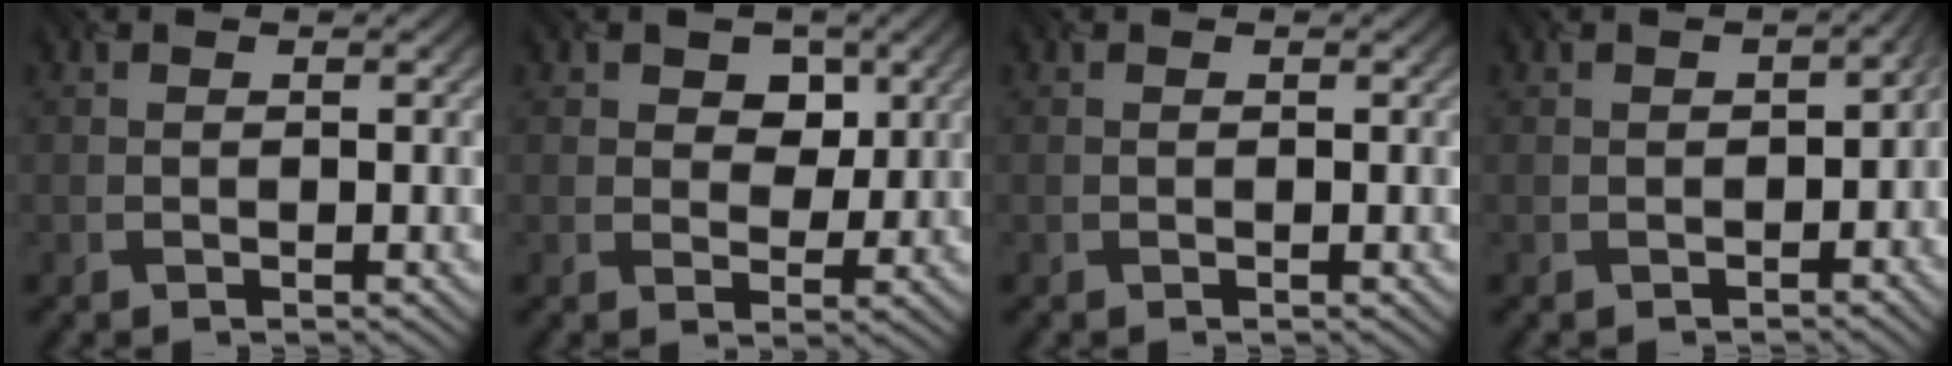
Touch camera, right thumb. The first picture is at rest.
{"total": 3.4, "force": [1.6, 2.8, 1.2], "torque": [-0.017, -0.004, 0.025]}
{"total": 0.0}
{"total": 3.9, "force": [-1.4, 2.7, 2.3], "torque": [-0.016, -0.012, -0.004]}